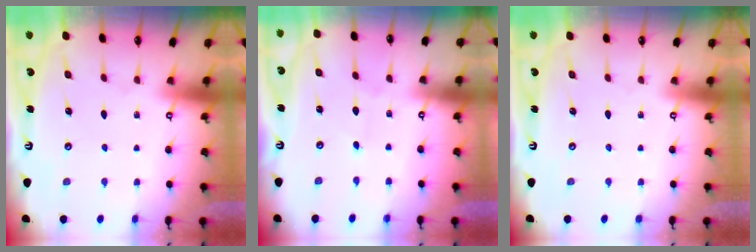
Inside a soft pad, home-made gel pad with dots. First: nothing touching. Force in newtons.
{"total": 1.8, "press": 1.8, "slide": 0.2}
{"total": 0.0}